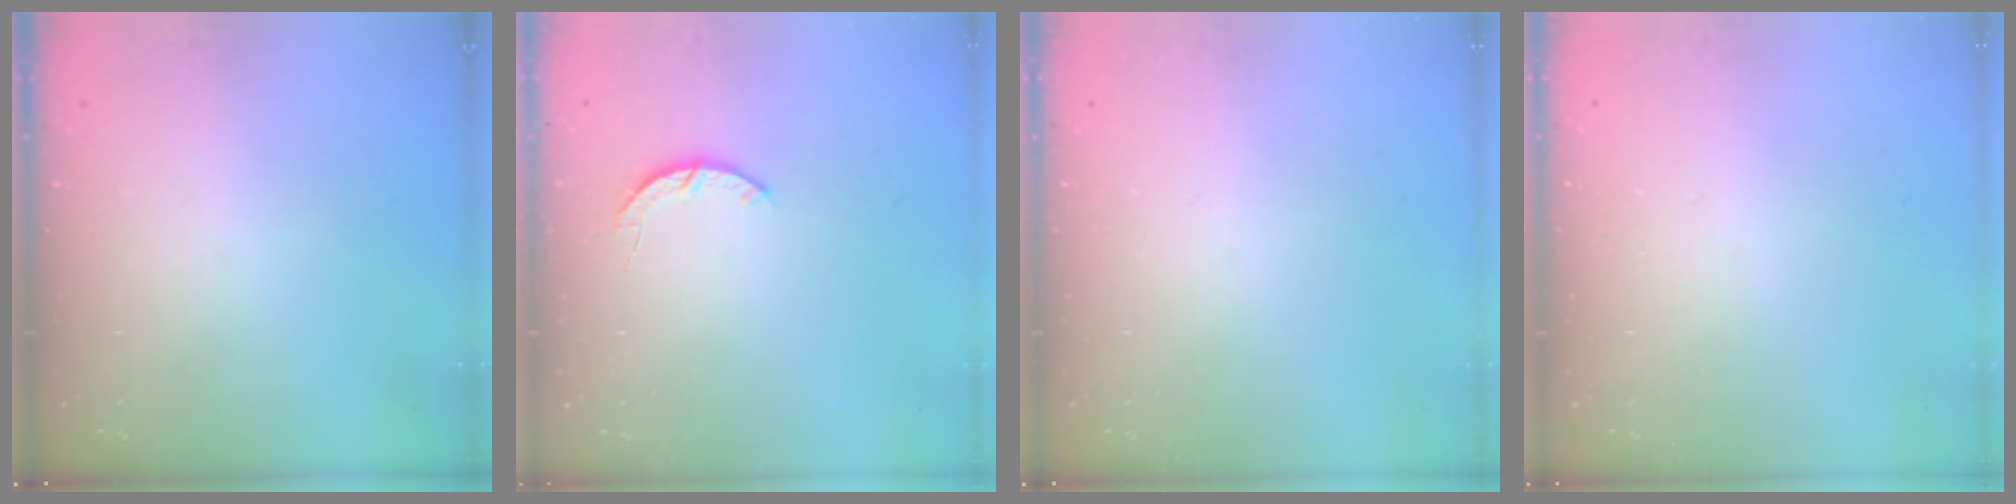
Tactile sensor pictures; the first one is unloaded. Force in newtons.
{"total": 3.3, "press": 3.3, "slide": 0.5}
{"total": 0.0}
{"total": 2.5, "press": 2.5, "slide": 0.2}